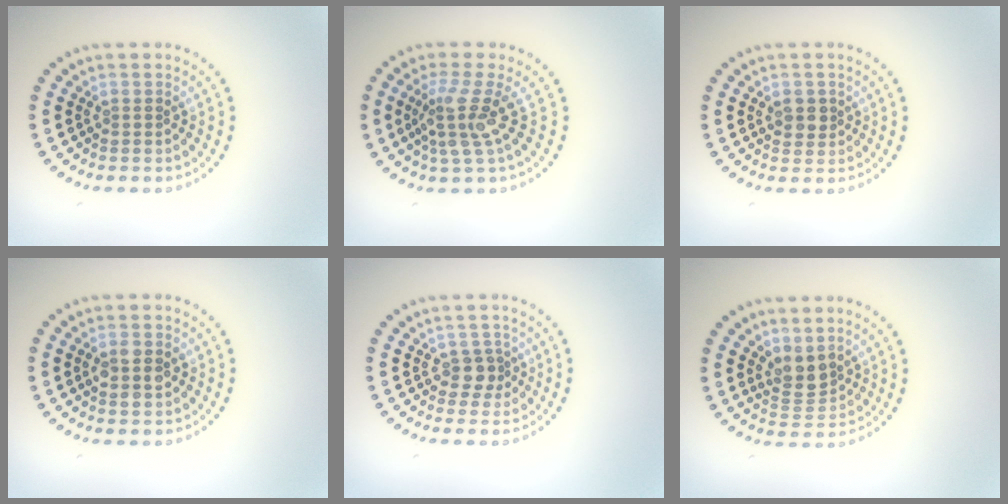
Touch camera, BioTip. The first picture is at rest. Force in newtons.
{"total": 3.7, "press": 2.6, "slide": 2.6}
{"total": 1.9, "press": 1.8, "slide": 0.3}
{"total": 2.4, "press": 2.4, "slide": 0.2}
{"total": 1.8, "press": 1.4, "slide": 1.1}
{"total": 2.7, "press": 2.2, "slide": 1.6}